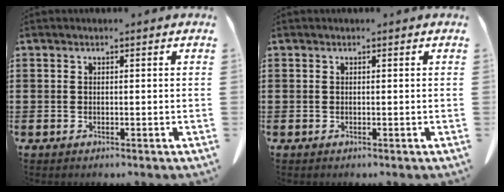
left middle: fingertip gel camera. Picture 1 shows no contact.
{"total": 0.0}